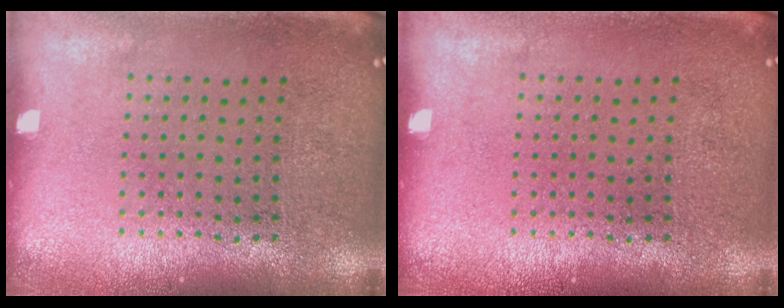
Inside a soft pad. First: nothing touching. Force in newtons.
{"total": 0.0}